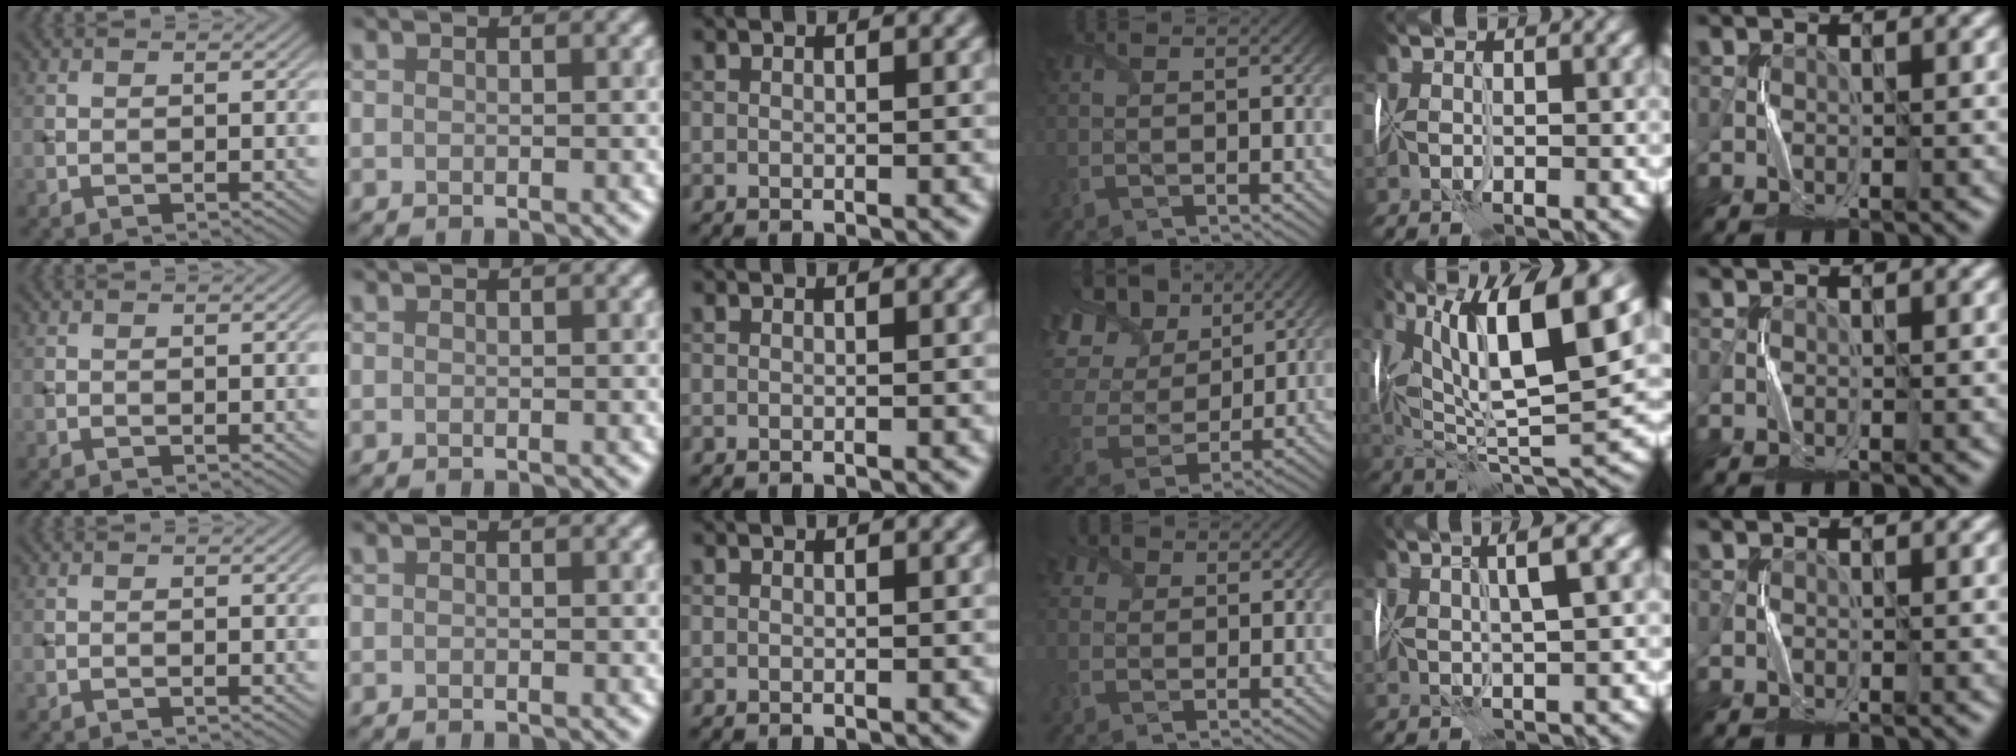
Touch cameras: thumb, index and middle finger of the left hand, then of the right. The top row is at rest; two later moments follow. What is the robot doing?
{"motion": "fold", "object": "tissue"}